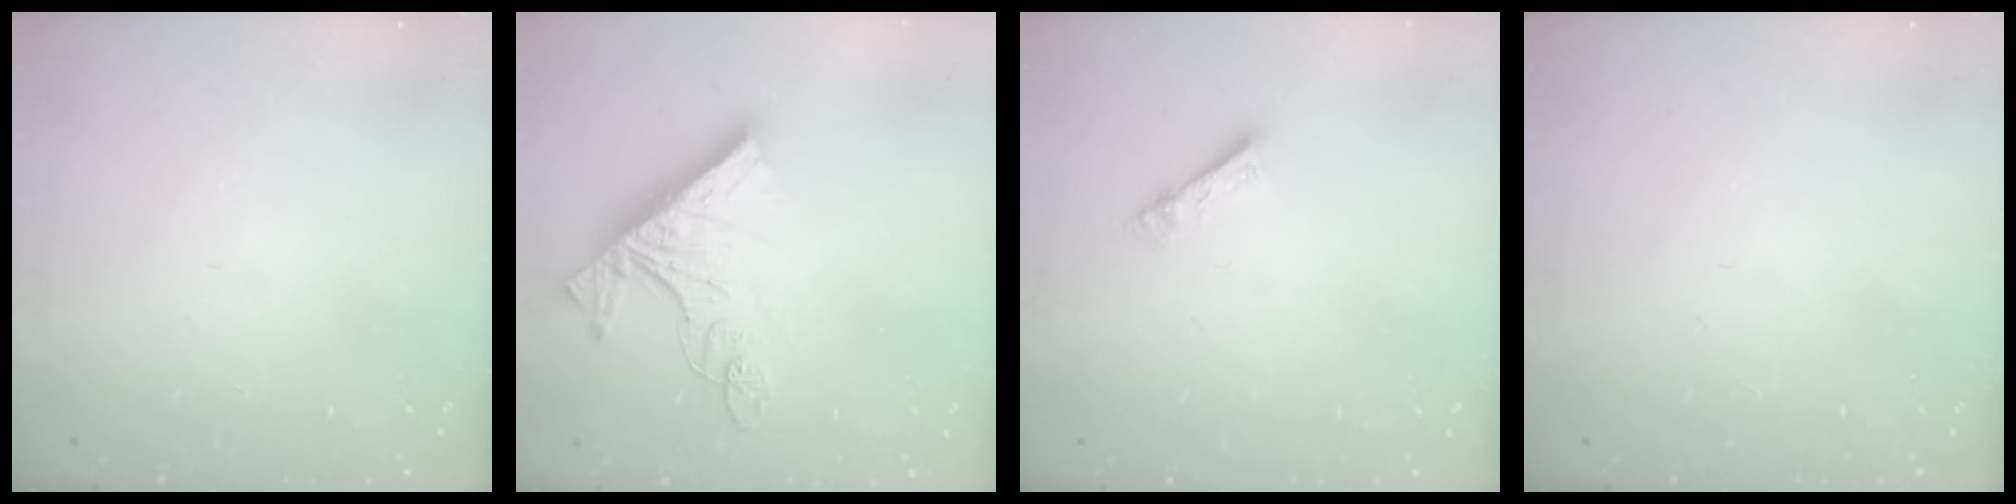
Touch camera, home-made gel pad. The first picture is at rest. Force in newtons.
{"total": 15.3, "press": 15.3, "slide": 1.0}
{"total": 4.3, "press": 4.3, "slide": 0.2}
{"total": 0.0}